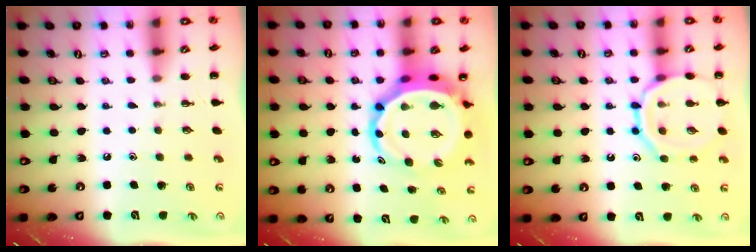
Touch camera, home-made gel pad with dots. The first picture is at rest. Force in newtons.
{"total": 9.0, "press": 8.6, "slide": 2.5}
{"total": 12.8, "press": 12.8, "slide": 0.8}